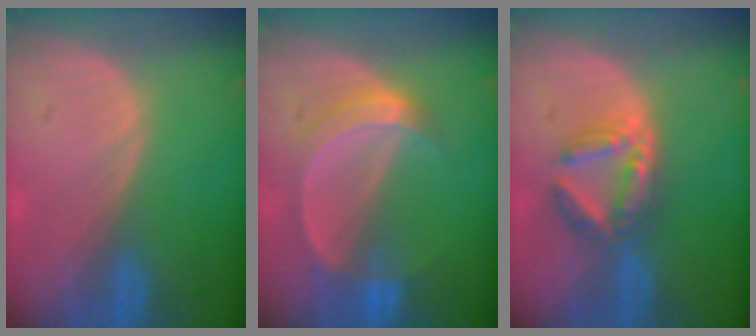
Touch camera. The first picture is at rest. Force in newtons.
{"total": 5.9, "press": 5.4, "slide": 2.4}
{"total": 6.0, "press": 5.7, "slide": 1.8}